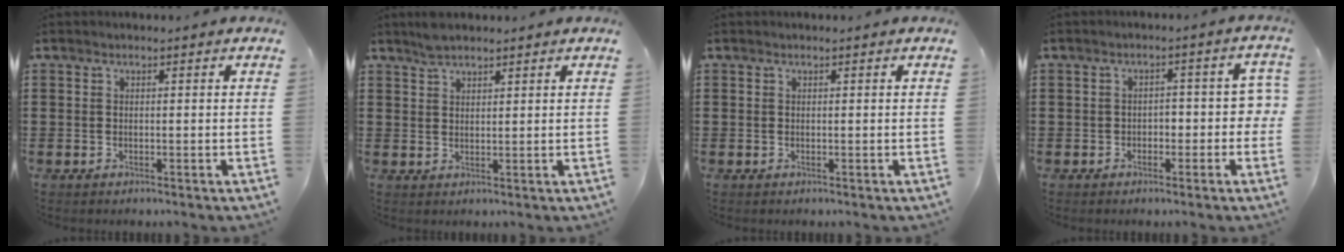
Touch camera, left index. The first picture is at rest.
{"total": 2.7, "force": [2.5, 0.8, 0.9], "torque": [-0.022, 0.003, 0.048]}
{"total": 0.0}
{"total": 3.6, "force": [-1.0, 2.4, 2.5], "torque": [-0.052, 0.011, -0.026]}